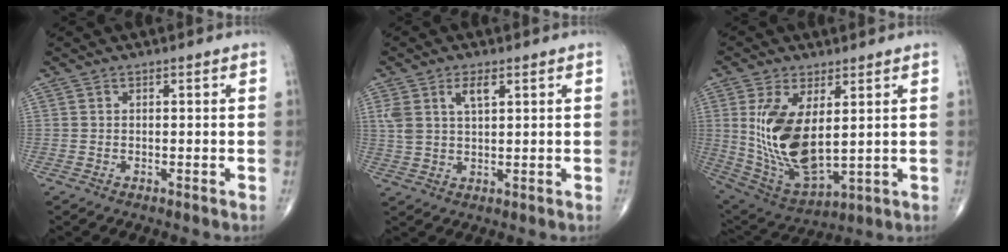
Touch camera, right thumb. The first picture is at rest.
{"total": 5.4, "force": [2.5, 2.4, 4.1], "torque": [-0.082, -0.003, 0.053]}
{"total": 16.0, "force": [2.6, 7.8, 13.7], "torque": [-0.262, -0.020, 0.073]}